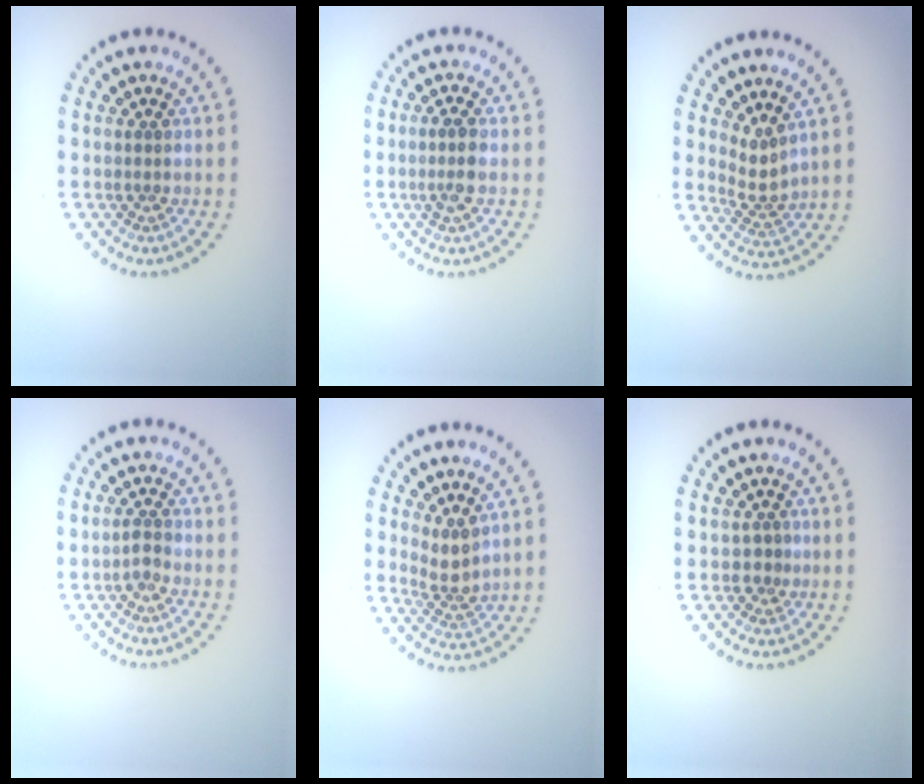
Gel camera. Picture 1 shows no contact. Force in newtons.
{"total": 1.8, "press": 1.7, "slide": 0.6}
{"total": 2.2, "press": 1.4, "slide": 1.7}
{"total": 1.1, "press": 1.0, "slide": 0.4}
{"total": 2.4, "press": 1.7, "slide": 1.7}
{"total": 1.2, "press": 0.8, "slide": 0.8}